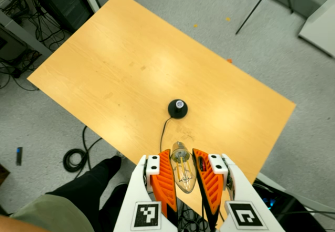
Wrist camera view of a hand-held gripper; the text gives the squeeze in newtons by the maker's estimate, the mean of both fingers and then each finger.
{"total": 19.2, "left": 21.2, "right": 17.2}